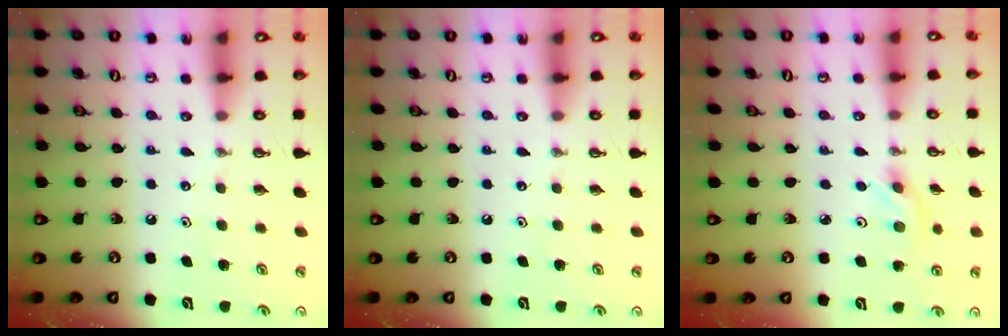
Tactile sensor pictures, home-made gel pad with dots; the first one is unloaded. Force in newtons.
{"total": 0.0}
{"total": 2.6, "press": 2.3, "slide": 1.3}